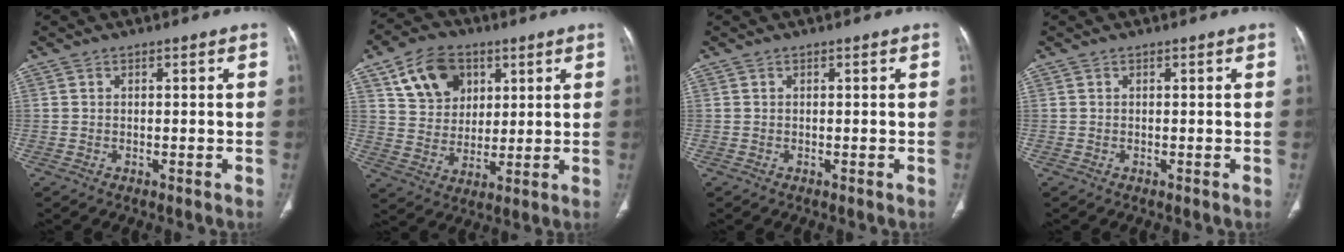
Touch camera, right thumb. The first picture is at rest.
{"total": 12.5, "force": [5.5, 9.3, 6.2], "torque": [-0.074, -0.014, 0.103]}
{"total": 0.0}
{"total": 0.0}